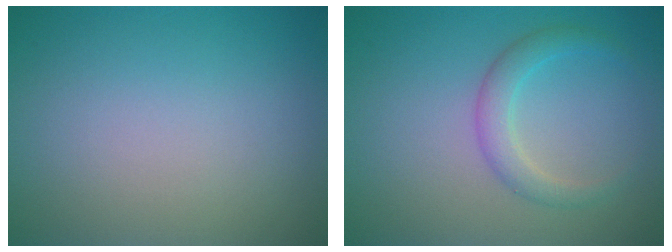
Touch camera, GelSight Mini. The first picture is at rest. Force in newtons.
{"total": 2.3, "press": 2.3, "slide": 0.0}